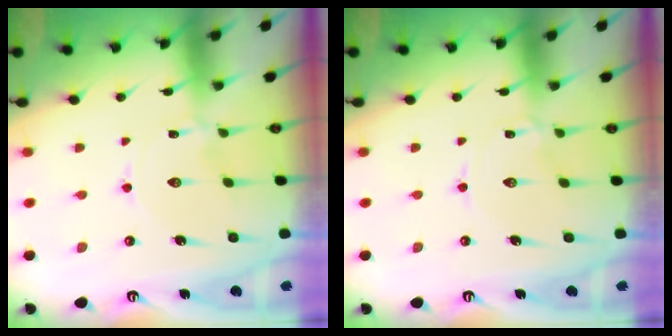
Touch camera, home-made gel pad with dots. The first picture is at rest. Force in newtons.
{"total": 1.4, "press": 1.3, "slide": 0.2}